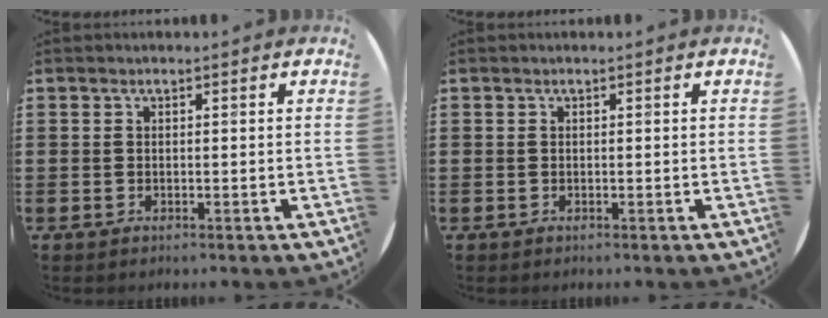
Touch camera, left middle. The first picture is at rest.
{"total": 0.0}